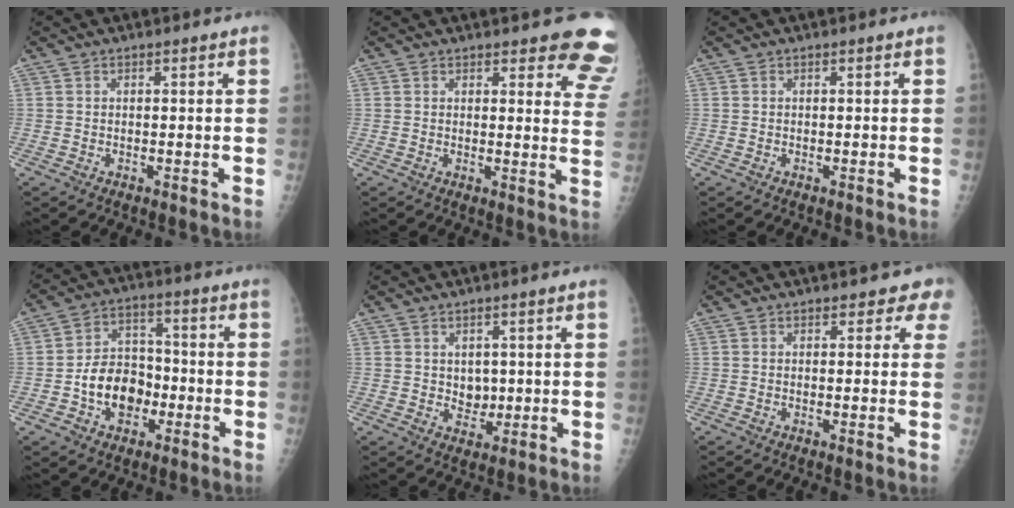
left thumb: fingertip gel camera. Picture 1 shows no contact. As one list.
[{"total": 10.5, "force": [8.9, 3.2, 4.6], "torque": [-0.001, -0.048, 0.073]}, {"total": 0.0}, {"total": 10.8, "force": [-3.1, 8.0, 6.4], "torque": [-0.072, 0.033, -0.056]}, {"total": 3.6, "force": [0.5, 2.9, 2.0], "torque": [-0.009, -0.007, 0.015]}, {"total": 2.6, "force": [2.0, 1.6, 0.4], "torque": [0.026, -0.008, 0.004]}]